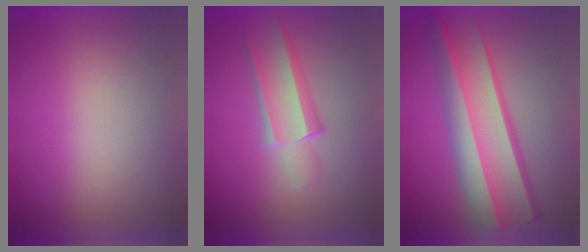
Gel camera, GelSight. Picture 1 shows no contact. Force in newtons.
{"total": 2.2}
{"total": 5.7}